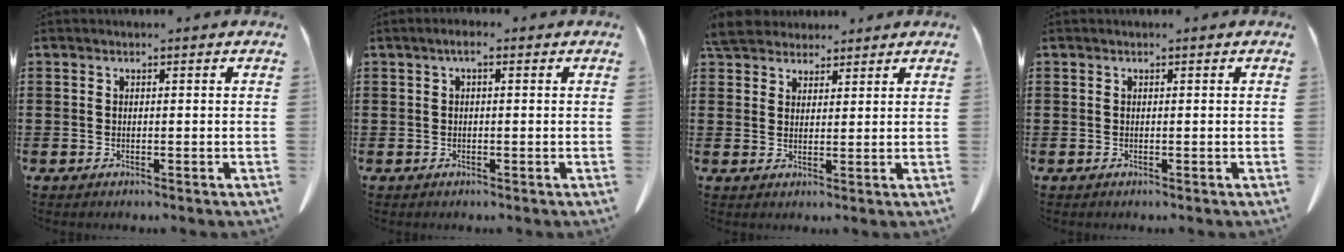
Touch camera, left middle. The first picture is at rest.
{"total": 1.5, "force": [0.0, 0.4, 1.4], "torque": [-0.027, 0.001, -0.001]}
{"total": 5.1, "force": [4.7, 1.8, 1.1], "torque": [-0.038, -0.005, 0.090]}
{"total": 0.0}